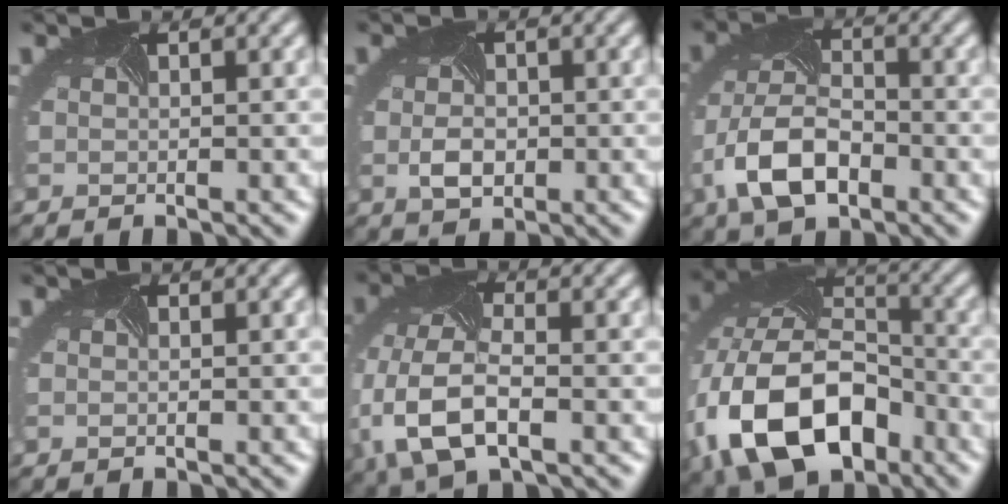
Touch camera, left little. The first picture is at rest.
{"total": 2.5, "force": [-0.4, 1.7, 1.8], "torque": [-0.039, -0.005, -0.008]}
{"total": 7.5, "force": [-3.2, 4.2, 5.3], "torque": [-0.126, -0.010, -0.068]}
{"total": 0.7, "force": [0.1, 0.4, 0.5], "torque": [-0.005, -0.005, 0.001]}
{"total": 8.8, "force": [-2.6, 5.0, 6.8], "torque": [-0.166, -0.017, -0.053]}
{"total": 15.4, "force": [-6.0, 10.0, 10.0], "torque": [-0.225, -0.028, -0.106]}